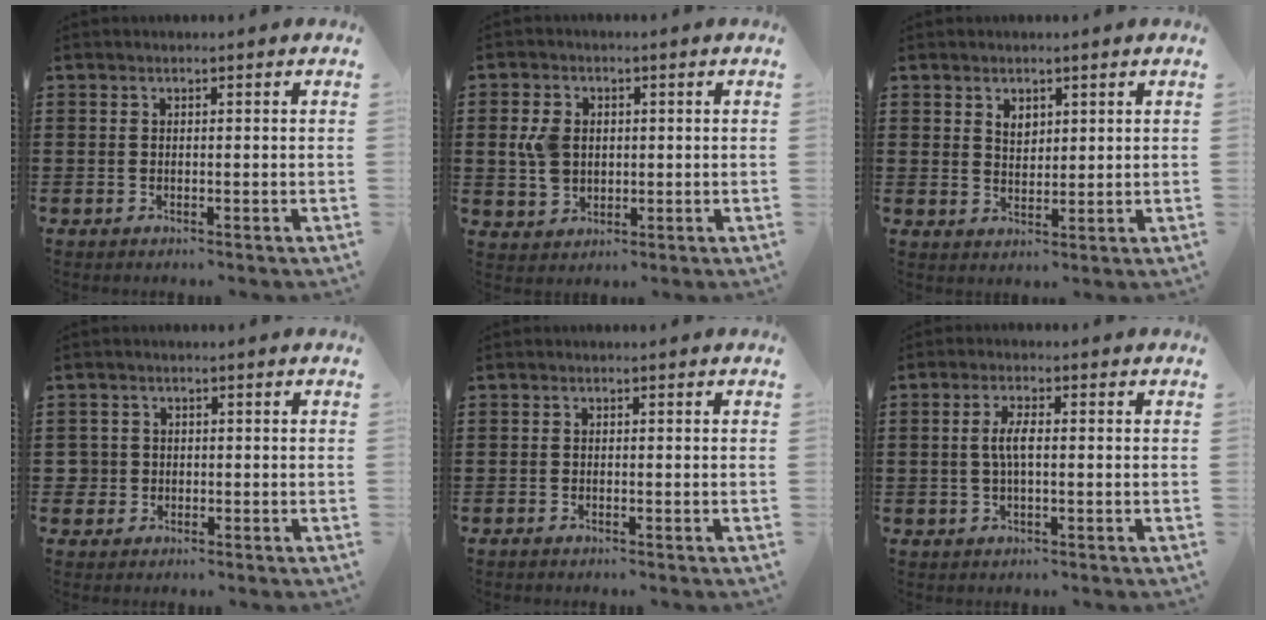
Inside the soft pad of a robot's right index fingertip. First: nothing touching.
{"total": 5.1, "force": [0.5, 3.9, 3.2], "torque": [-0.095, 0.007, 0.000]}
{"total": 2.3, "force": [1.6, 1.5, 0.8], "torque": [-0.021, 0.005, 0.029]}
{"total": 1.9, "force": [-0.3, 1.9, 0.3], "torque": [-0.013, 0.005, -0.009]}
{"total": 0.5, "force": [-0.5, 0.0, 0.1], "torque": [-0.004, -0.003, -0.009]}
{"total": 3.3, "force": [-0.1, 0.9, 3.1], "torque": [-0.065, -0.001, -0.006]}